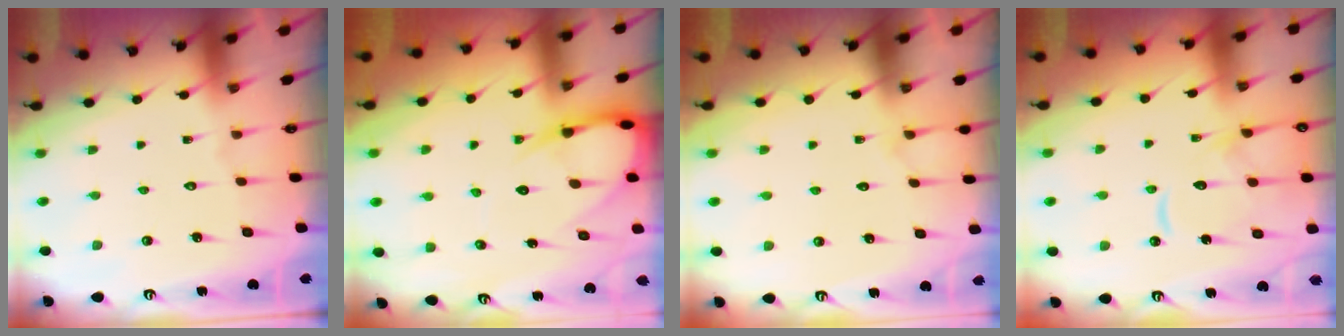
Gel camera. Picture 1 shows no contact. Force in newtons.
{"total": 9.1, "press": 9.1, "slide": 0.9}
{"total": 4.4, "press": 4.4, "slide": 0.5}
{"total": 13.3, "press": 13.2, "slide": 1.3}